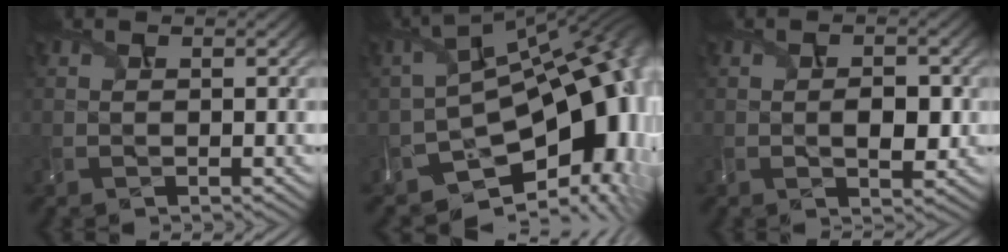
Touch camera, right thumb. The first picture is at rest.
{"total": 14.1, "force": [-5.4, 7.6, 10.5], "torque": [-0.147, -0.024, -0.059]}
{"total": 2.7, "force": [-0.4, 0.9, 2.5], "torque": [-0.053, 0.001, 0.005]}